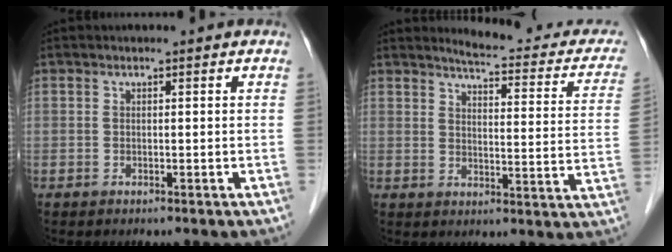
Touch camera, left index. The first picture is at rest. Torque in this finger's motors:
{"motor_torque": [0.26, -0.49, 0.10, 0.01]}